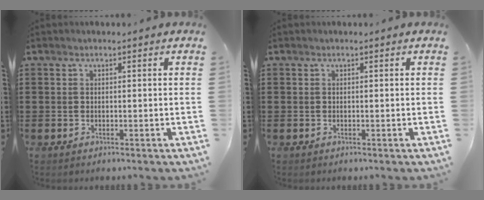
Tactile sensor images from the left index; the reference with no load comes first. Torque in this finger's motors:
{"motor_torque": [0.00, 0.01, 0.01, 0.00]}